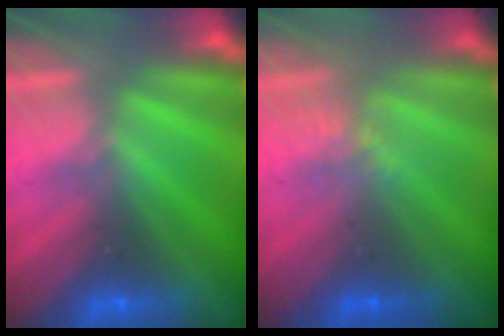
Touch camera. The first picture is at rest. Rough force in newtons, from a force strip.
{"total": 1.1}